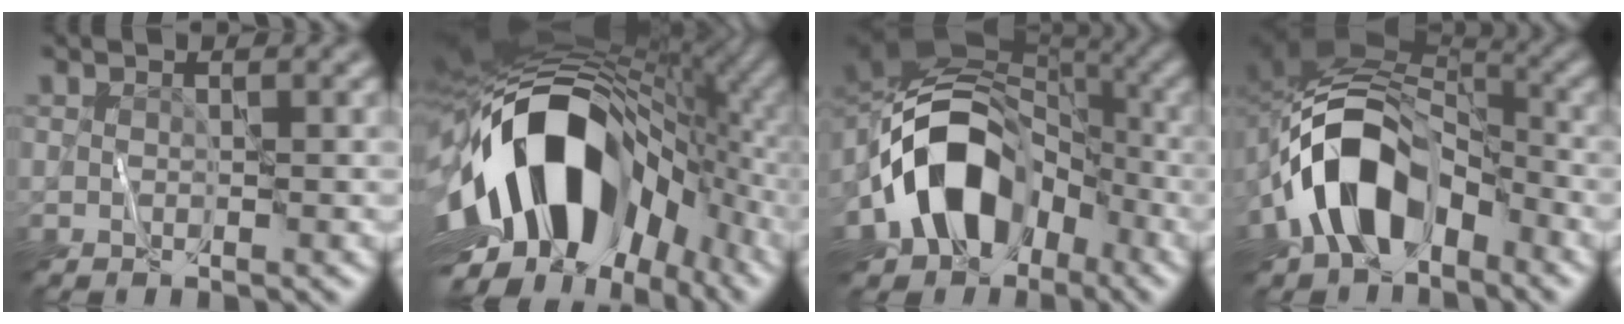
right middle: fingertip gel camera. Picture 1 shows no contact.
{"total": 17.9, "force": [-2.8, 11.0, 13.8], "torque": [-0.241, 0.004, -0.051]}
{"total": 12.1, "force": [-4.3, 8.7, 7.1], "torque": [-0.121, 0.014, -0.093]}
{"total": 10.3, "force": [-4.3, 6.8, 6.4], "torque": [-0.106, 0.012, -0.089]}